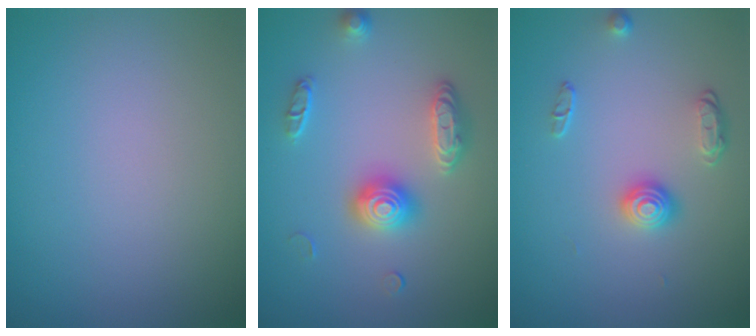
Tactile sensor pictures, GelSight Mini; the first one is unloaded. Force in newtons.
{"total": 3.0, "press": 2.9, "slide": 0.7}
{"total": 2.1, "press": 1.6, "slide": 1.4}